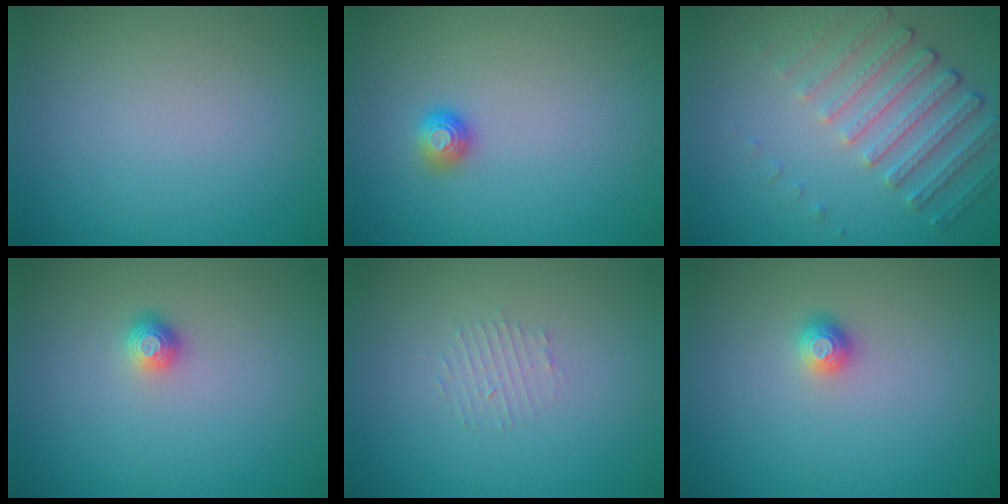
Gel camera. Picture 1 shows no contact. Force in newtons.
{"total": 1.1, "press": 1.1, "slide": 0.4}
{"total": 4.8, "press": 3.4, "slide": 3.3}
{"total": 1.2, "press": 1.0, "slide": 0.5}
{"total": 1.2, "press": 1.1, "slide": 0.2}
{"total": 1.1, "press": 1.0, "slide": 0.3}